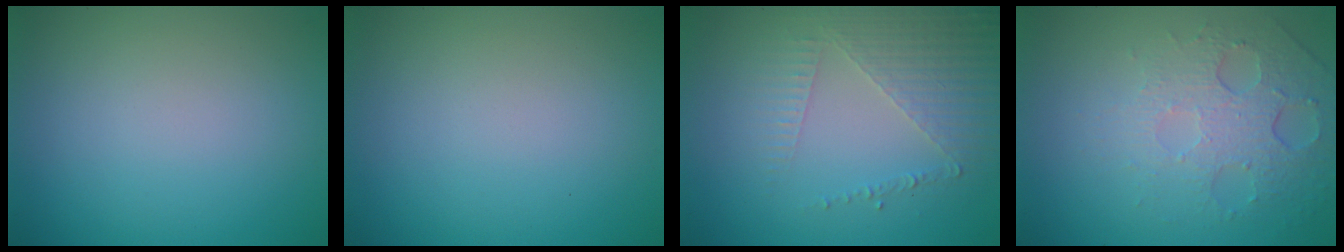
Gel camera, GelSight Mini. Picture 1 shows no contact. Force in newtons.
{"total": 0.0}
{"total": 5.2, "press": 3.1, "slide": 4.2}
{"total": 5.2, "press": 3.3, "slide": 3.9}